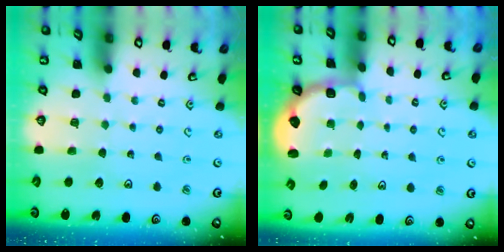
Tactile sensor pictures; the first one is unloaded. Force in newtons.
{"total": 2.9, "press": 2.4, "slide": 1.6}